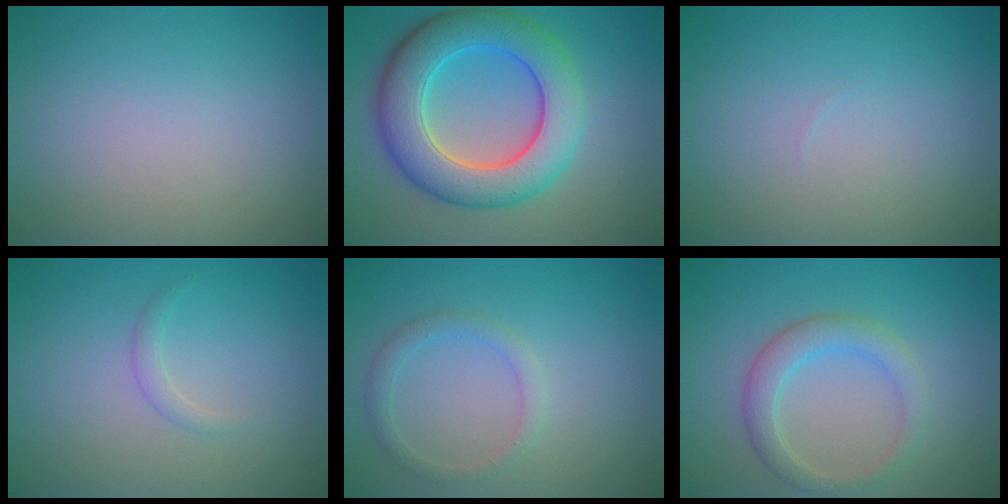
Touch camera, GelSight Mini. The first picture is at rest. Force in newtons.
{"total": 8.9, "press": 8.9, "slide": 0.4}
{"total": 0.0}
{"total": 0.9, "press": 0.9, "slide": 0.1}
{"total": 1.7, "press": 1.7, "slide": 0.2}
{"total": 3.1, "press": 3.1, "slide": 0.2}